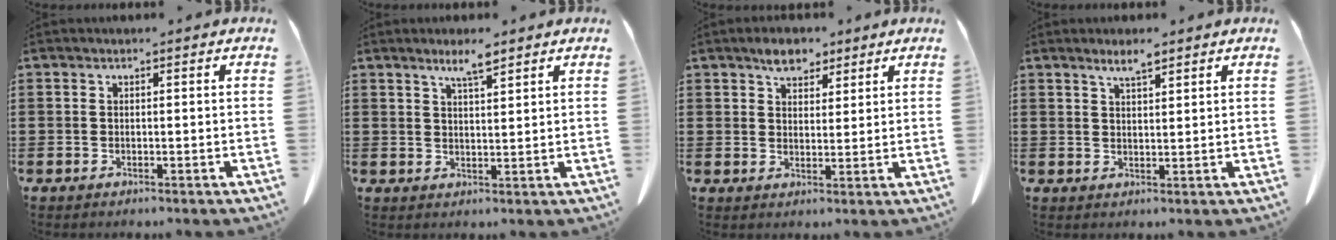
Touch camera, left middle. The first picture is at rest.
{"total": 3.8, "force": [2.9, 0.3, 2.5], "torque": [-0.055, 0.000, 0.050]}
{"total": 4.6, "force": [3.6, 2.3, 1.7], "torque": [-0.035, 0.002, 0.066]}
{"total": 2.8, "force": [2.2, 0.4, 1.7], "torque": [-0.038, 0.001, 0.040]}